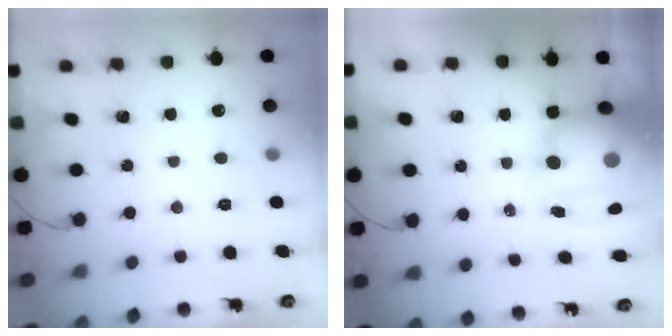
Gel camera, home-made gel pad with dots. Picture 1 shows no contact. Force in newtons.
{"total": 15.3, "press": 14.9, "slide": 3.7}